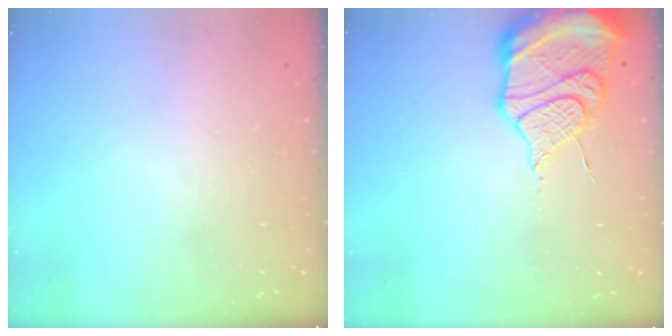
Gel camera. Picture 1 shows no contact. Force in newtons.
{"total": 17.5, "press": 17.2, "slide": 3.3}